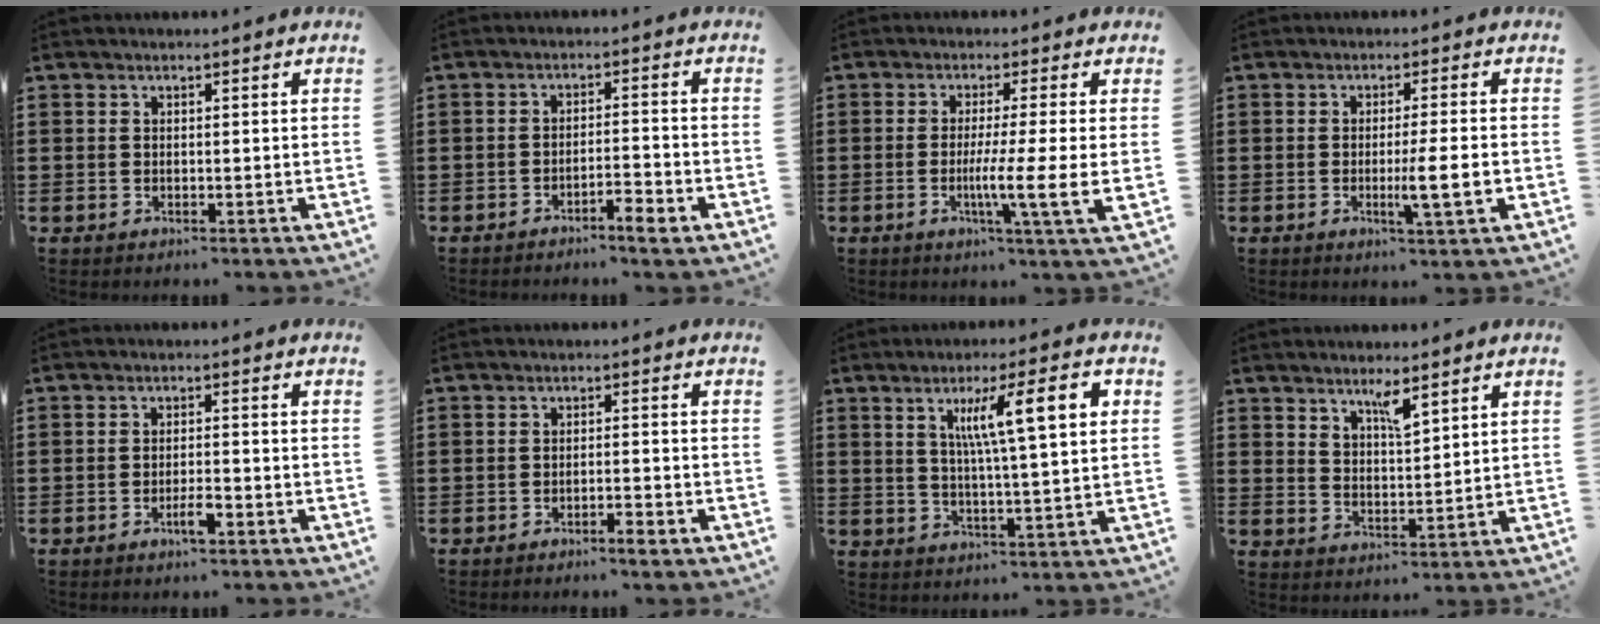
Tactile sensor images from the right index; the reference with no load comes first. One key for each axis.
{"total": 3.1, "fx": -2.6, "fy": 0.2, "fz": 1.7, "tx": -0.030, "ty": 0.003, "tz": -0.049}
{"total": 7.5, "fx": -1.1, "fy": -0.6, "fz": 7.4, "tx": -0.126, "ty": -0.018, "tz": -0.019}
{"total": 4.6, "fx": -1.1, "fy": 0.1, "fz": 4.5, "tx": -0.075, "ty": -0.010, "tz": -0.019}
{"total": 3.0, "fx": -1.7, "fy": 0.6, "fz": 2.4, "tx": -0.047, "ty": 0.000, "tz": -0.032}
{"total": 2.0, "fx": -1.6, "fy": 0.0, "fz": 1.1, "tx": -0.021, "ty": -0.003, "tz": -0.030}
{"total": 10.5, "fx": 3.7, "fy": 1.7, "fz": 9.7, "tx": -0.178, "ty": 0.005, "tz": 0.054}
{"total": 3.9, "fx": 3.0, "fy": 1.3, "fz": 2.1, "tx": -0.030, "ty": -0.004, "tz": 0.051}